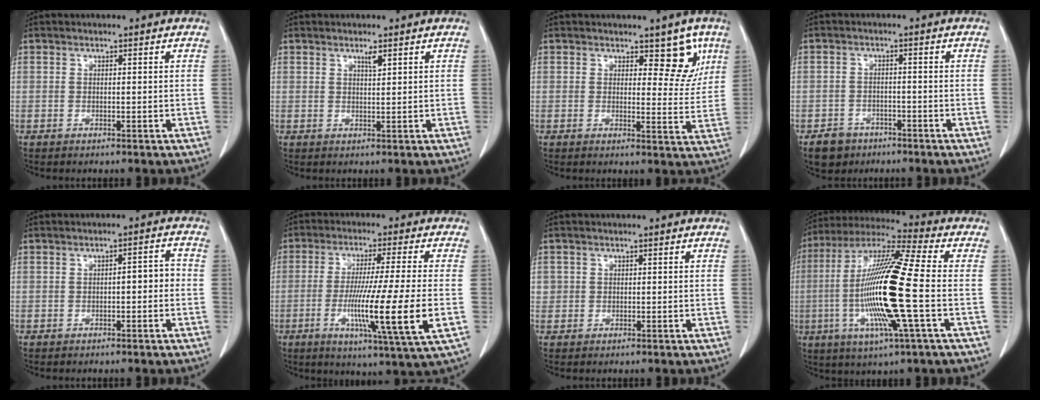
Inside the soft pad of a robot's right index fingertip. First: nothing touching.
{"total": 1.3, "force": [0.9, 0.1, 0.9], "torque": [-0.018, -0.004, 0.016]}
{"total": 5.6, "force": [3.3, 2.8, 3.5], "torque": [-0.020, -0.005, 0.040]}
{"total": 4.2, "force": [-2.7, 3.1, 0.6], "torque": [-0.013, 0.009, -0.039]}
{"total": 2.7, "force": [-0.6, 0.9, 2.5], "torque": [-0.035, 0.014, -0.006]}
{"total": 15.1, "force": [-3.3, -1.4, 14.7], "torque": [-0.261, -0.032, -0.061]}
{"total": 1.4, "force": [0.2, 1.3, 0.2], "torque": [0.008, 0.005, 0.001]}
{"total": 19.8, "force": [-3.0, 0.5, 19.6], "torque": [-0.400, -0.009, -0.066]}